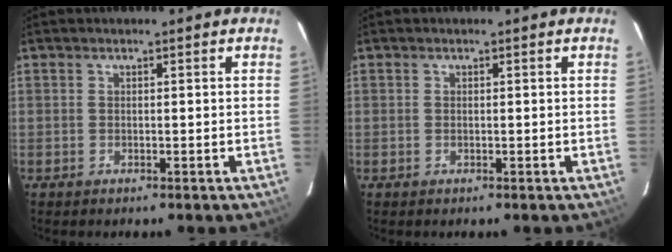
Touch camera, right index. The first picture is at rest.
{"total": 0.0}